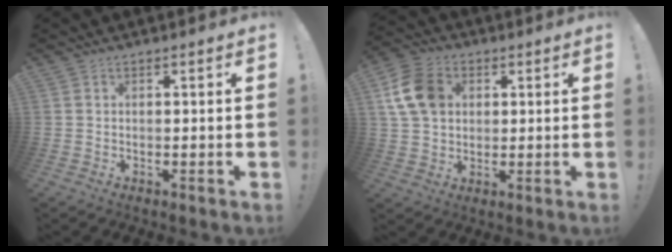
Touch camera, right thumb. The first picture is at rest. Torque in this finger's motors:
{"motor_torque": [1.05, 1.23, 0.12, 0.15, 0.05]}